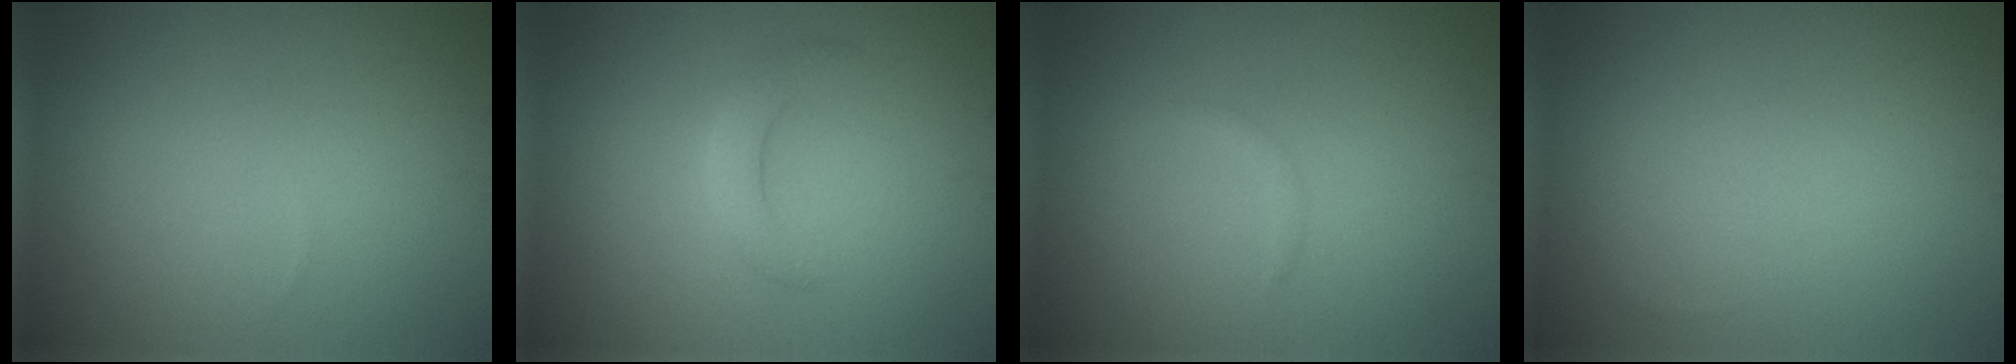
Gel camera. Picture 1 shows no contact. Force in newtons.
{"total": 2.0, "press": 2.0, "slide": 0.1}
{"total": 0.7, "press": 0.6, "slide": 0.1}
{"total": 0.0}